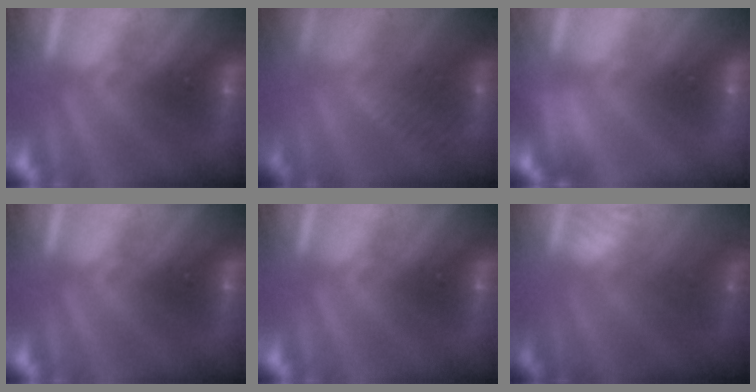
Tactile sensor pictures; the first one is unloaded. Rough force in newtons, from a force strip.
{"total": 3.2}
{"total": 2.7}
{"total": 0.0}
{"total": 0.0}
{"total": 2.4}